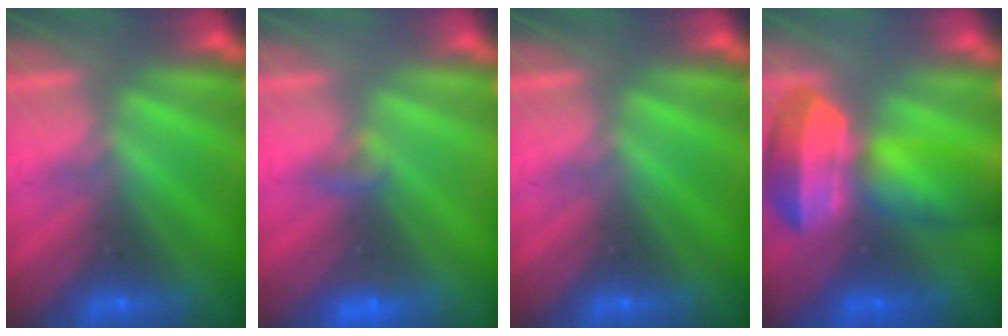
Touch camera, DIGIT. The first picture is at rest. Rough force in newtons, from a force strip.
{"total": 1.4}
{"total": 0.0}
{"total": 5.8}